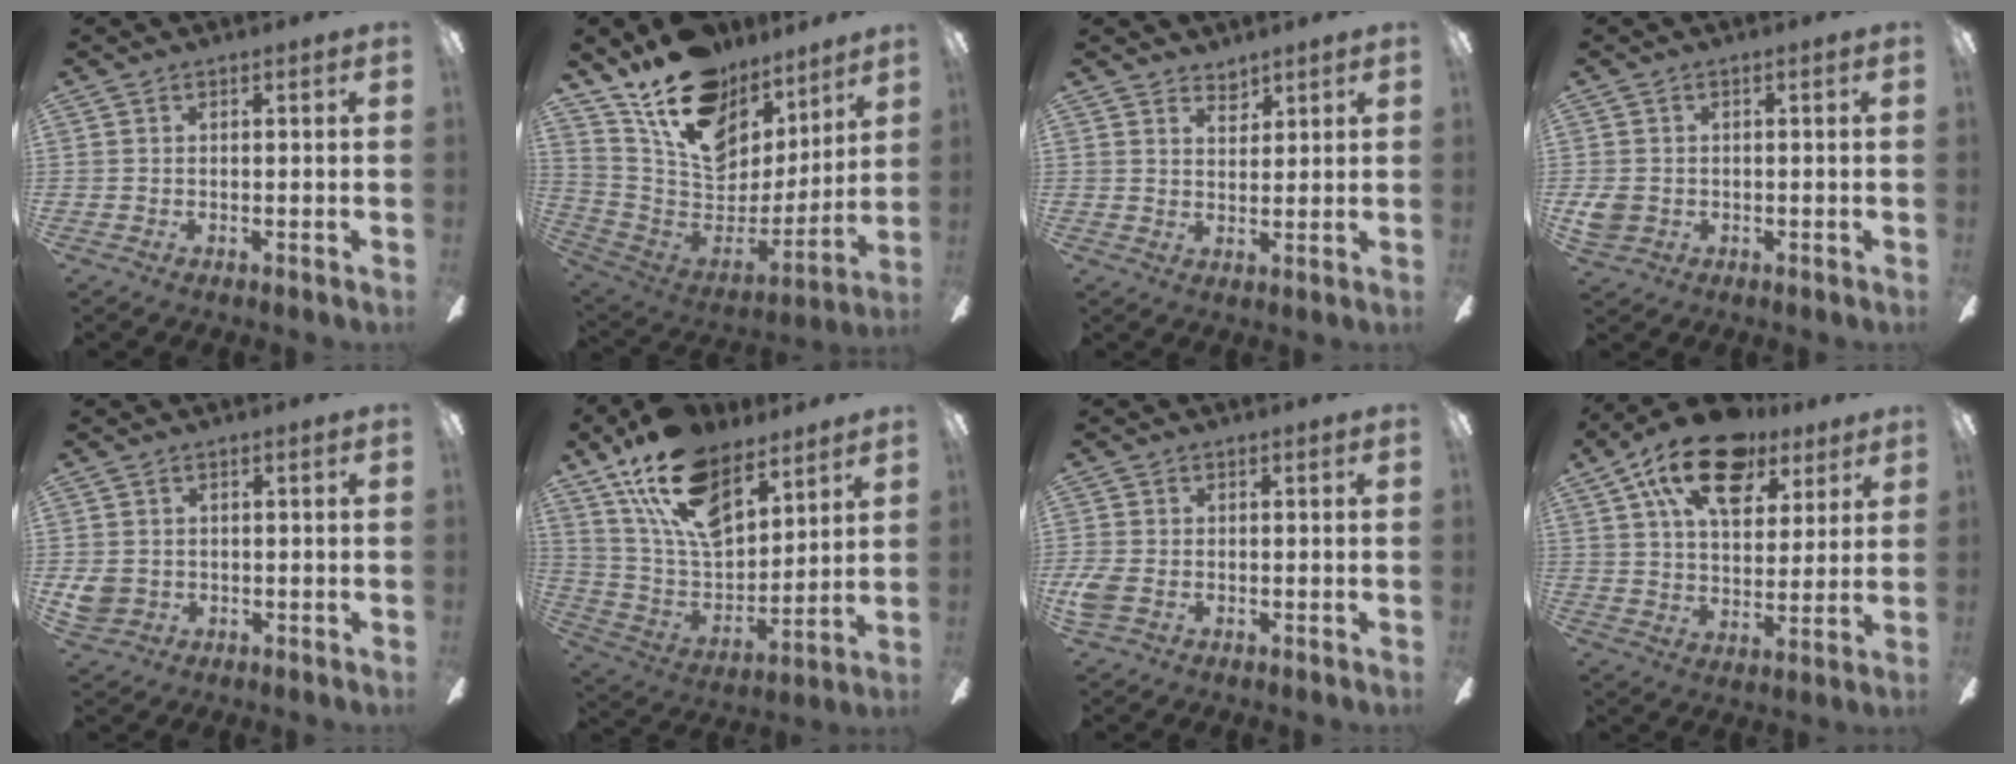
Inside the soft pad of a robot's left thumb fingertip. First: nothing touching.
{"total": 18.6, "force": [12.2, 11.0, 8.7], "torque": [-0.159, -0.083, 0.224]}
{"total": 3.6, "force": [3.2, 1.4, 0.5], "torque": [-0.002, -0.019, 0.057]}
{"total": 3.7, "force": [-0.3, 3.2, 1.8], "torque": [-0.030, 0.003, -0.005]}
{"total": 3.9, "force": [0.0, 3.6, 1.6], "torque": [-0.029, 0.004, 0.002]}
{"total": 20.3, "force": [13.1, 10.4, 11.3], "torque": [-0.217, -0.069, 0.239]}
{"total": 4.0, "force": [-0.9, 2.8, 2.8], "torque": [-0.065, 0.001, -0.017]}
{"total": 18.6, "force": [10.8, 9.9, 11.5], "torque": [-0.190, -0.038, 0.188]}